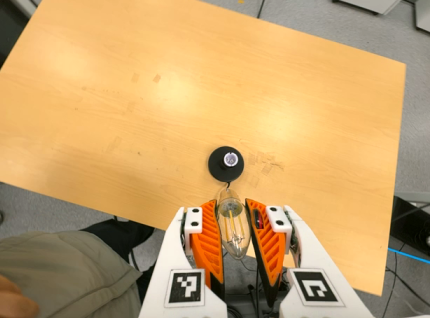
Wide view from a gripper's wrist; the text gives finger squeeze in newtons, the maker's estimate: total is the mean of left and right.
{"total": 22.3, "left": 24.4, "right": 20.3}